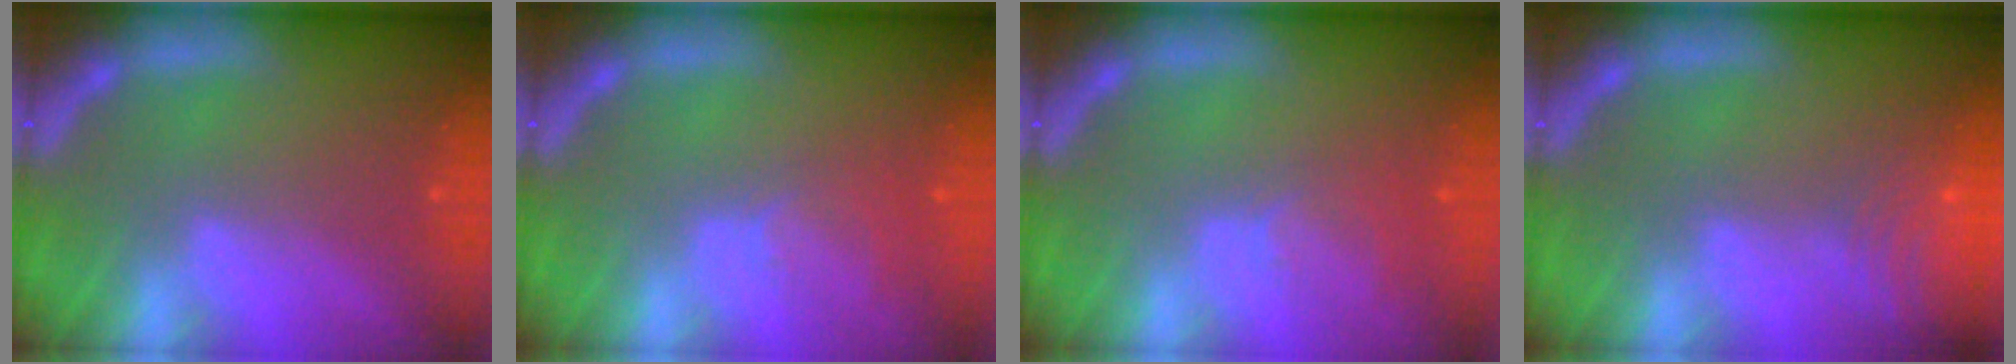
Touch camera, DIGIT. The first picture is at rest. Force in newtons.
{"total": 2.5}
{"total": 2.5}
{"total": 10.0}